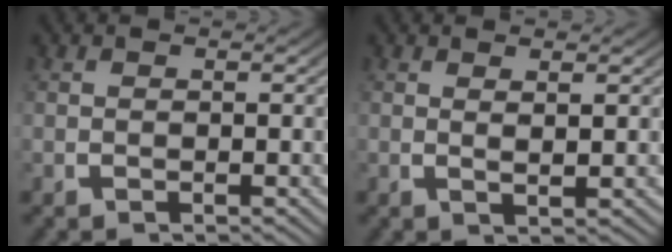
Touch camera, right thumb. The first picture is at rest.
{"total": 1.3, "force": [0.9, 0.1, 0.9], "torque": [-0.015, -0.006, 0.021]}